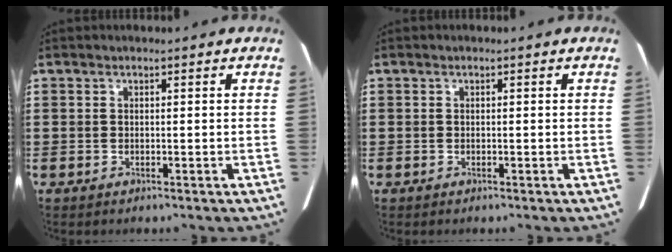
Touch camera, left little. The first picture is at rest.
{"total": 0.0}